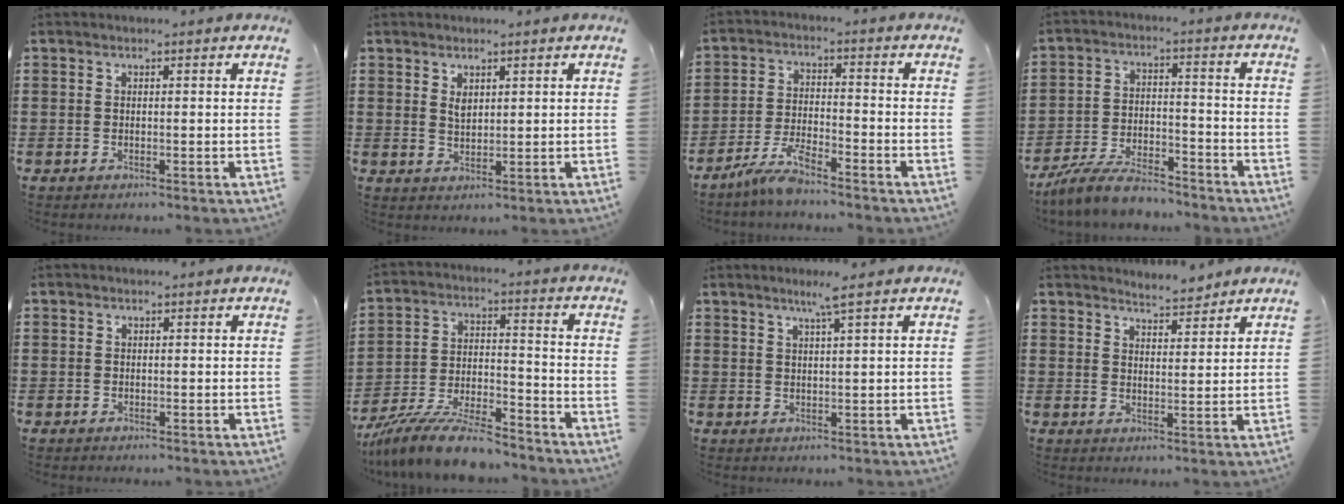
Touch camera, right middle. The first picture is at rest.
{"total": 1.9, "force": [1.1, 1.1, 1.1], "torque": [-0.017, -0.001, 0.019]}
{"total": 5.4, "force": [-4.7, 0.9, 2.7], "torque": [-0.065, -0.001, -0.093]}
{"total": 8.1, "force": [-7.5, 1.6, 2.8], "torque": [-0.061, 0.012, -0.145]}
{"total": 0.8, "force": [-0.4, 0.6, 0.0], "torque": [0.000, 0.004, -0.009]}
{"total": 11.1, "force": [-9.8, 1.4, 4.9], "torque": [-0.090, 0.023, -0.191]}
{"total": 2.9, "force": [2.0, -0.2, 2.1], "torque": [-0.044, -0.002, 0.033]}
{"total": 3.5, "force": [3.5, 0.5, -0.1], "torque": [-0.007, -0.008, 0.067]}